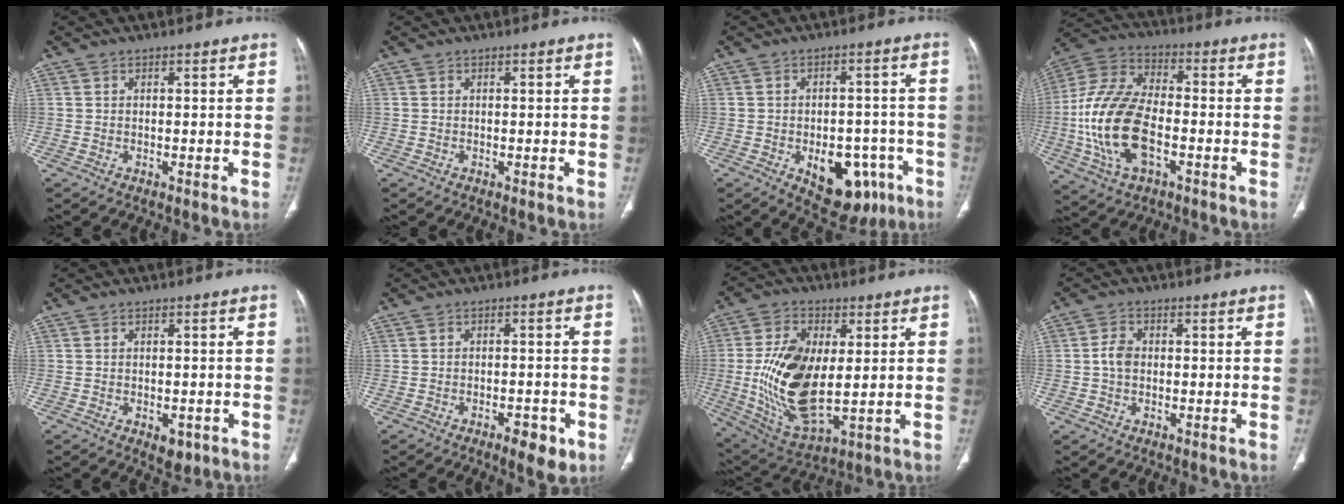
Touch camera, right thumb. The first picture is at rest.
{"total": 0.0}
{"total": 13.5, "force": [-5.6, 8.2, 9.2], "torque": [-0.084, 0.029, -0.061]}
{"total": 19.0, "force": [-4.0, 10.5, 15.3], "torque": [-0.317, 0.021, -0.073]}
{"total": 3.3, "force": [-1.4, 2.0, 2.2], "torque": [-0.018, 0.002, -0.010]}
{"total": 5.4, "force": [-2.7, 2.2, 4.0], "torque": [-0.049, 0.008, -0.035]}
{"total": 18.0, "force": [0.5, 9.2, 15.5], "torque": [-0.295, -0.016, 0.025]}
{"total": 3.2, "force": [-0.2, 2.3, 2.2], "torque": [-0.040, 0.007, -0.009]}